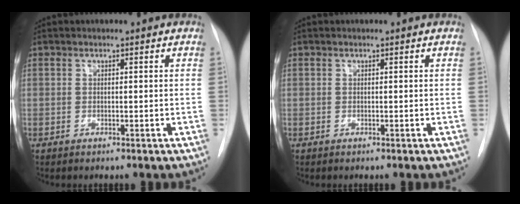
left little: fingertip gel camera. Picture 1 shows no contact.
{"total": 0.0}